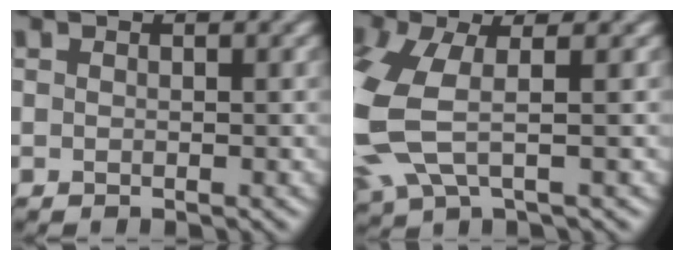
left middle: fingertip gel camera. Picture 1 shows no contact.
{"total": 7.3, "force": [-0.5, 3.6, 6.3], "torque": [-0.188, -0.012, -0.018]}